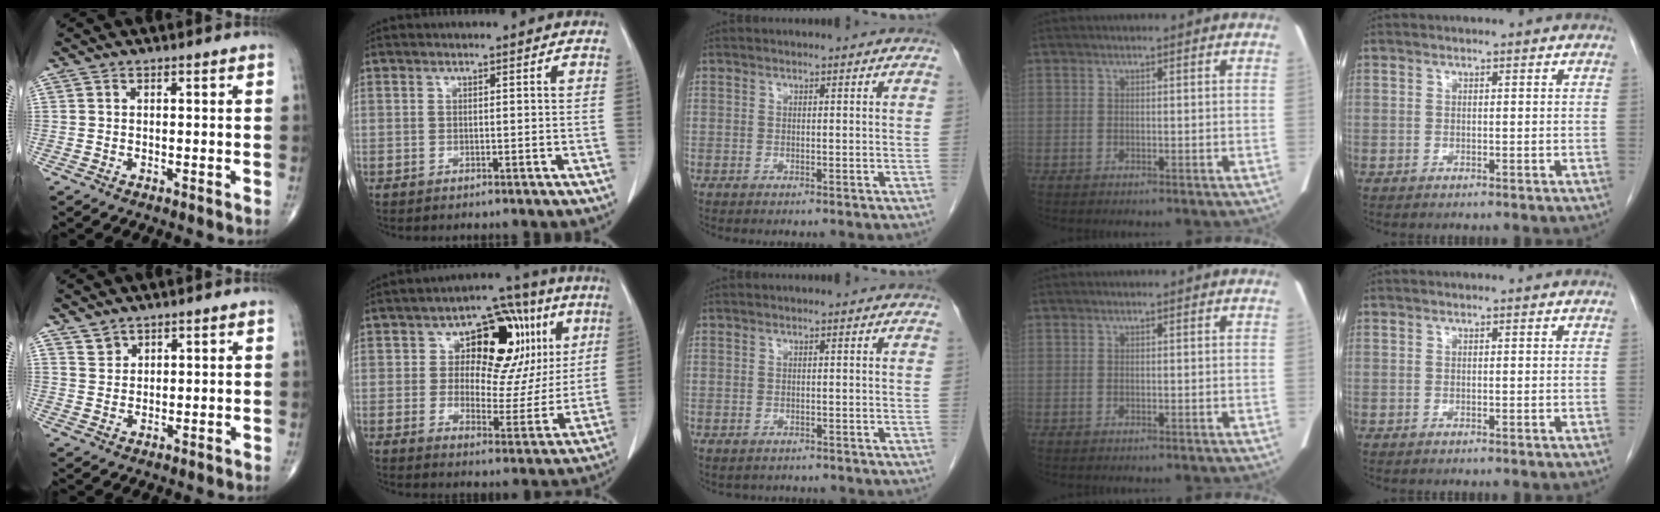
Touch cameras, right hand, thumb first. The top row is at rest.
{"thumb": {"total": 2.3, "force": [1.9, 1.2, 0.1], "torque": [0.015, -0.012, 0.032]}, "index": {"total": 14.5, "force": [4.8, 8.7, 10.5], "torque": [-0.121, 0.036, 0.074]}, "middle": {"total": 1.6, "force": [-1.3, 0.9, 0.1], "torque": [-0.005, 0.001, -0.017]}}